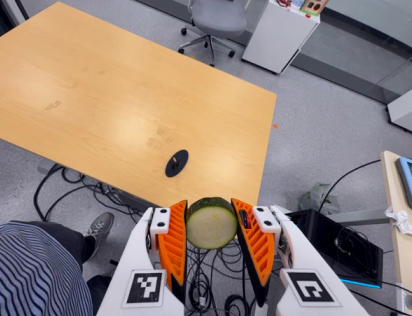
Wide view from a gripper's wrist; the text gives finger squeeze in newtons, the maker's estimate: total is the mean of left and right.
{"total": 14.1, "left": 14.0, "right": 14.2}